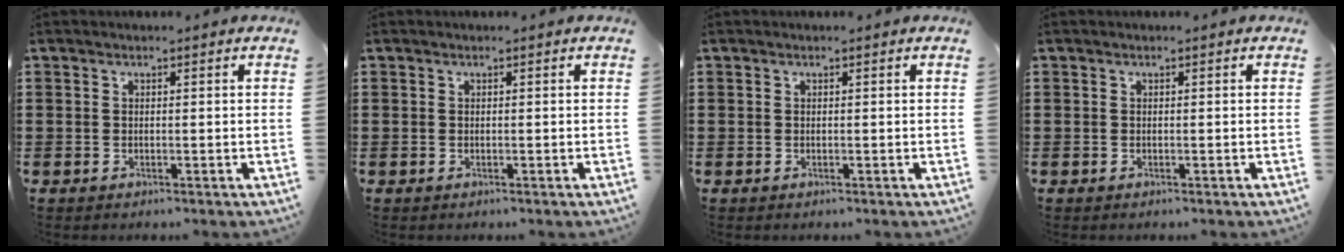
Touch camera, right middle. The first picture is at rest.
{"total": 0.0}
{"total": 0.0}
{"total": 0.0}